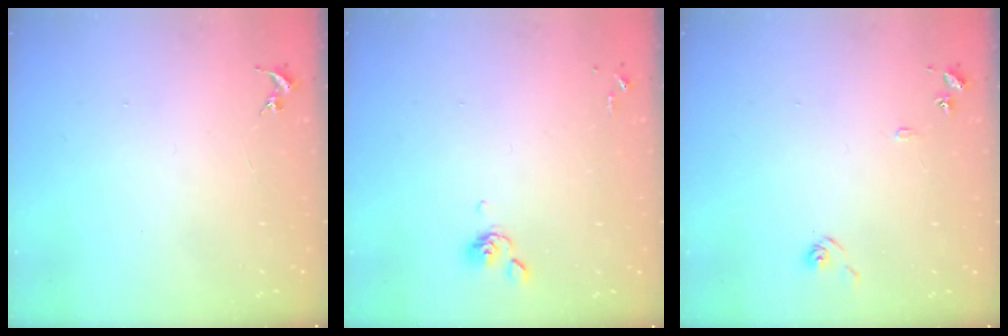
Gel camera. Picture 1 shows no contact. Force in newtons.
{"total": 5.6, "press": 5.5, "slide": 1.4}
{"total": 7.2, "press": 7.2, "slide": 0.7}